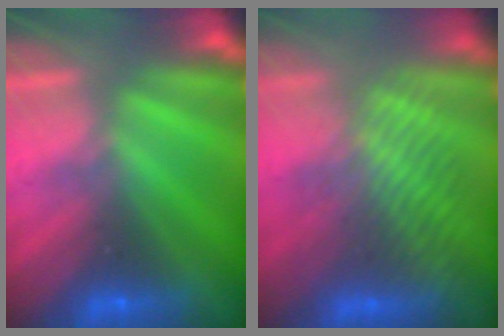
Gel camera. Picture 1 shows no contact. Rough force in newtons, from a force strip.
{"total": 3.4}